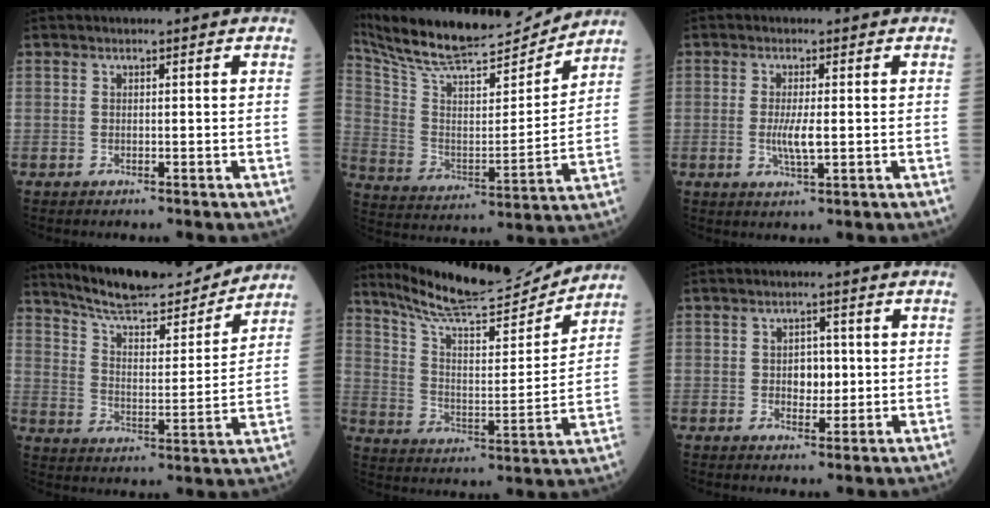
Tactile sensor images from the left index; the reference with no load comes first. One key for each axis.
{"total": 21.5, "fx": 19.9, "fy": 2.9, "fz": 7.6, "tx": -0.150, "ty": -0.010, "tz": 0.324}
{"total": 3.5, "fx": -0.7, "fy": 0.6, "fz": 3.4, "tx": -0.073, "ty": -0.011, "tz": -0.010}
{"total": 17.0, "fx": 15.6, "fy": 2.6, "fz": 6.0, "tx": -0.099, "ty": -0.011, "tz": 0.243}
{"total": 17.5, "fx": 16.4, "fy": 1.2, "fz": 5.9, "tx": -0.108, "ty": -0.019, "tz": 0.259}
{"total": 3.6, "fx": -0.5, "fy": 2.3, "fz": 2.7, "tx": -0.037, "ty": 0.003, "tz": -0.006}